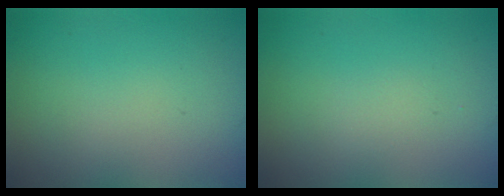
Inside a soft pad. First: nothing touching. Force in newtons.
{"total": 0.6, "press": 0.6, "slide": 0.1}